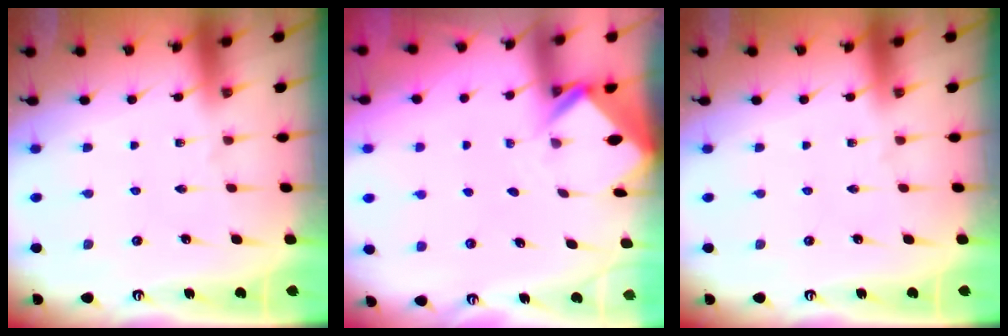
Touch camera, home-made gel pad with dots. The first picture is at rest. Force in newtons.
{"total": 2.6, "press": 2.6, "slide": 0.2}
{"total": 0.0}